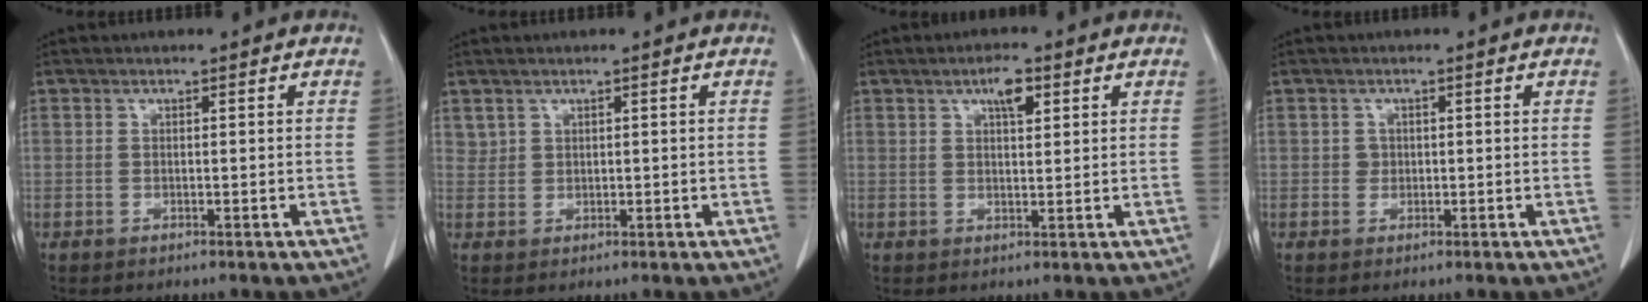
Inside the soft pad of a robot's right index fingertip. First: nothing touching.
{"total": 1.9, "force": [1.1, 1.5, 0.5], "torque": [-0.010, 0.011, 0.028]}
{"total": 4.2, "force": [2.1, 1.5, 3.3], "torque": [-0.061, 0.003, 0.036]}
{"total": 1.6, "force": [0.0, 1.5, 0.5], "torque": [-0.009, 0.006, 0.004]}